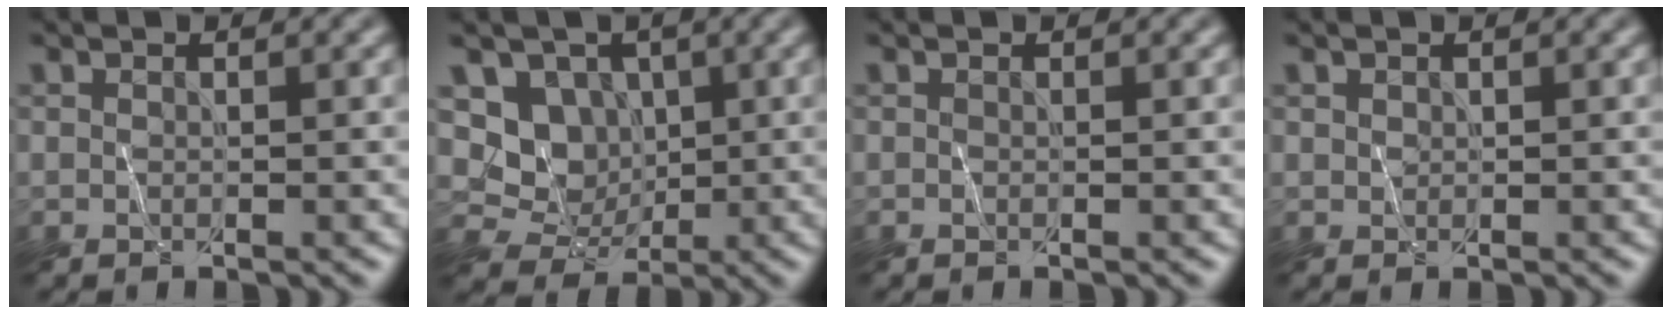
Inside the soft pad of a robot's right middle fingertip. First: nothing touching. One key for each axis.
{"total": 3.3, "fx": 1.1, "fy": 3.1, "fz": 0.6, "tx": -0.005, "ty": -0.007, "tz": 0.008}
{"total": 0.0}
{"total": 0.6, "fx": 0.5, "fy": 0.3, "fz": -0.2, "tx": 0.005, "ty": 0.002, "tz": 0.010}